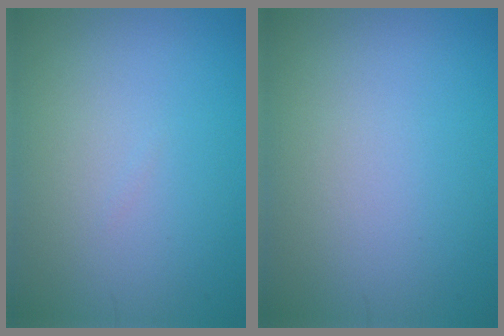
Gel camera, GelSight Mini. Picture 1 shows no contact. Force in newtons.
{"total": 0.0}